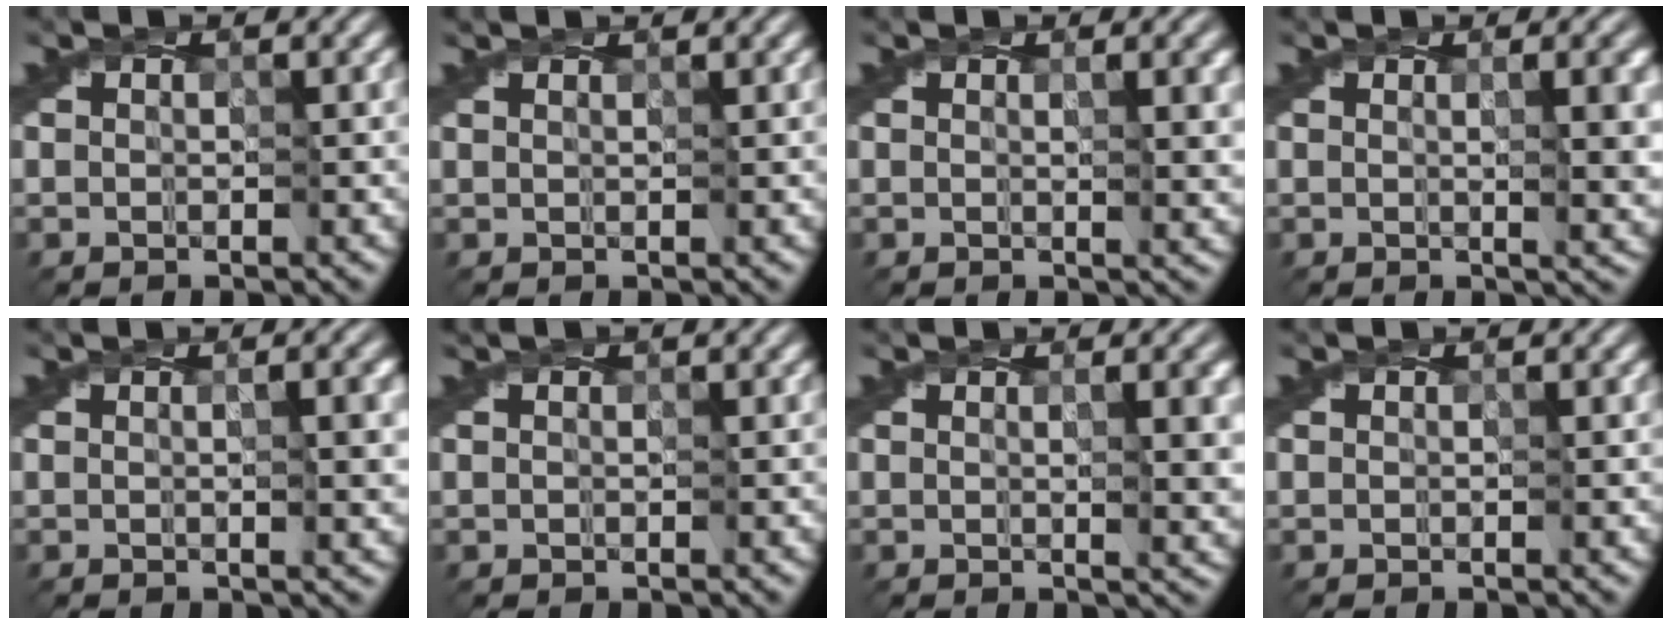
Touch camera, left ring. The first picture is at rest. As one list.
[{"total": 0.5, "force": [0.4, -0.2, 0.2], "torque": [-0.004, 0.003, 0.005]}, {"total": 3.4, "force": [0.5, 0.9, 3.2], "torque": [-0.044, -0.001, 0.005]}, {"total": 5.8, "force": [0.4, 2.0, 5.4], "torque": [-0.048, 0.004, 0.002]}, {"total": 4.2, "force": [0.1, 1.2, 4.0], "torque": [-0.042, 0.003, 0.000]}, {"total": 0.5, "force": [0.3, 0.0, 0.4], "torque": [-0.003, 0.002, 0.004]}, {"total": 5.0, "force": [0.4, 1.6, 4.7], "torque": [-0.048, 0.000, 0.004]}, {"total": 0.0}]